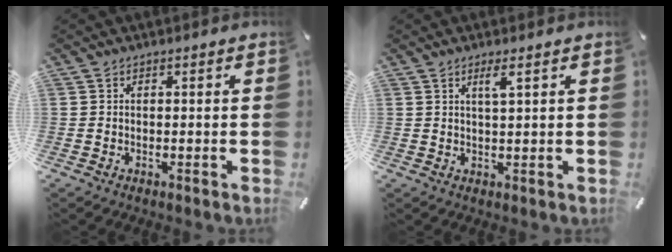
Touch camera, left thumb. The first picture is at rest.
{"total": 2.7, "force": [1.5, 0.1, 2.2], "torque": [-0.048, -0.003, 0.024]}